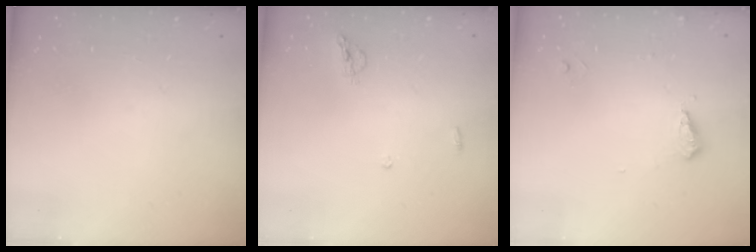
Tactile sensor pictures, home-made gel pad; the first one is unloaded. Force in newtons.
{"total": 5.0, "press": 4.9, "slide": 0.2}
{"total": 5.0, "press": 4.9, "slide": 0.6}